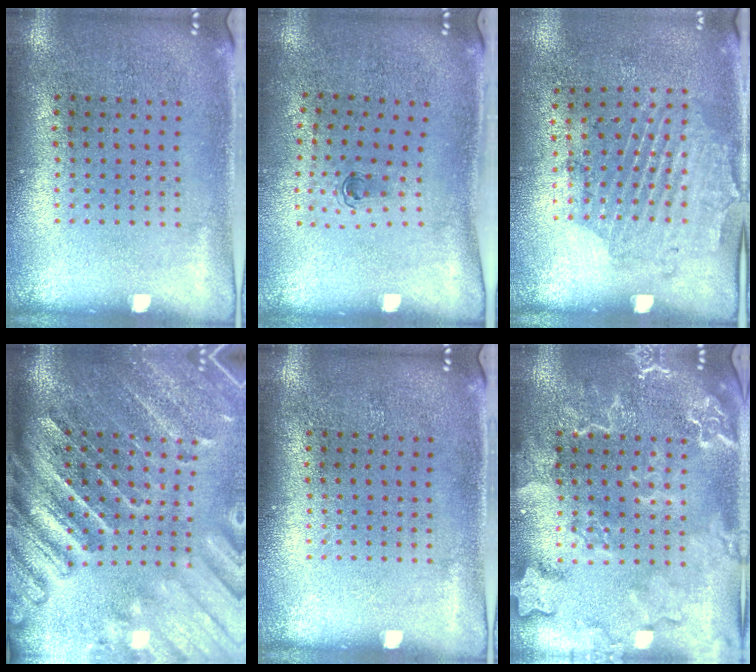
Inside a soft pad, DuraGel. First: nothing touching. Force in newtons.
{"total": 0.6, "press": 0.3, "slide": 0.5}
{"total": 1.8, "press": 1.2, "slide": 1.3}
{"total": 4.2, "press": 3.6, "slide": 2.3}
{"total": 0.0}
{"total": 2.5, "press": 2.5, "slide": 0.4}